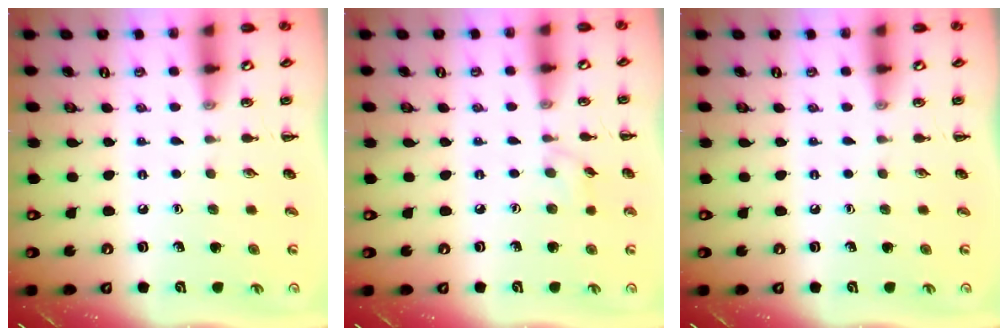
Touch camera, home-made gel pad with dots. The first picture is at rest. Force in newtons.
{"total": 3.4, "press": 3.3, "slide": 0.9}
{"total": 0.0}